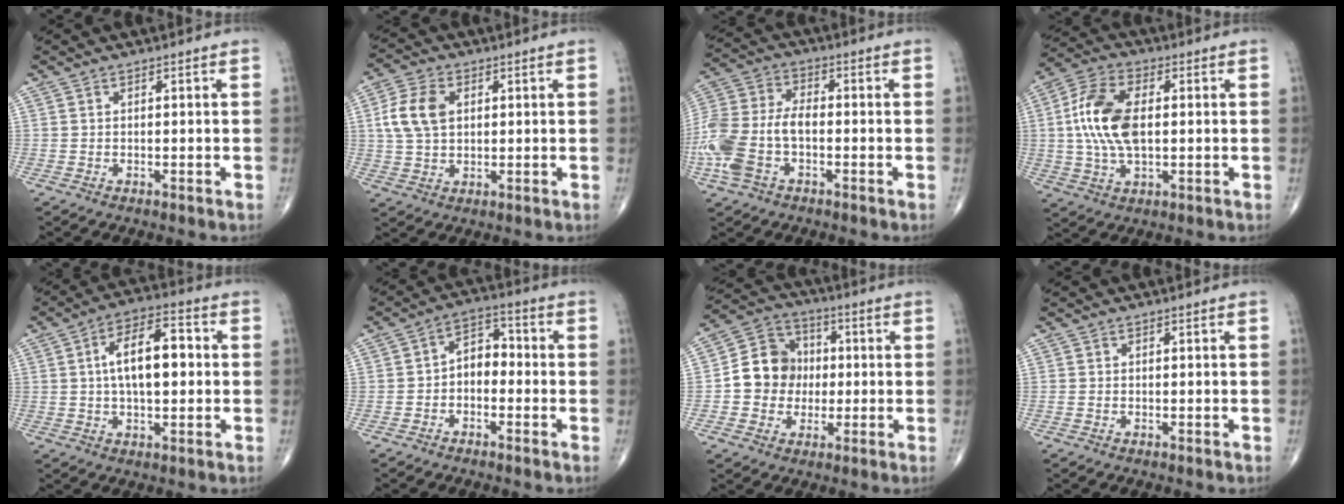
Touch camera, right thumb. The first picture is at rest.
{"total": 8.3, "force": [1.8, 5.4, 6.0], "torque": [-0.121, 0.005, 0.034]}
{"total": 14.1, "force": [-3.8, 8.1, 10.9], "torque": [-0.258, 0.026, -0.075]}
{"total": 12.9, "force": [0.9, 6.8, 10.9], "torque": [-0.229, 0.011, 0.015]}
{"total": 11.9, "force": [1.1, 5.6, 10.5], "torque": [-0.160, 0.020, 0.011]}
{"total": 5.8, "force": [-1.3, 4.0, 4.1], "torque": [-0.041, 0.031, -0.037]}
{"total": 10.8, "force": [-0.5, 9.8, 4.6], "torque": [-0.043, 0.027, -0.018]}
{"total": 0.0}